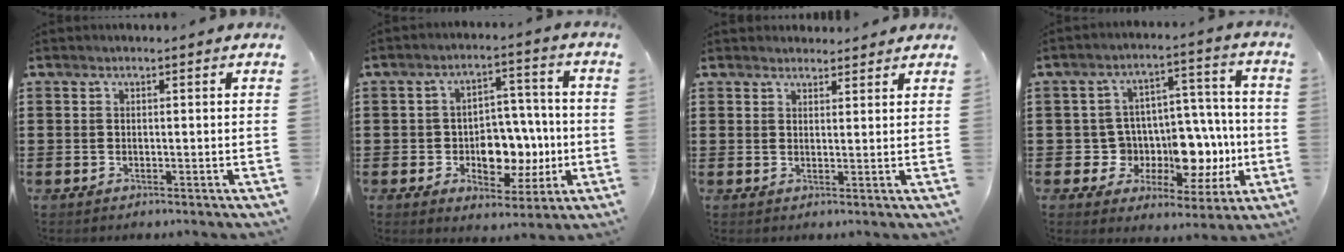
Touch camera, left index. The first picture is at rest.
{"total": 8.2, "force": [-1.2, 6.1, 5.2], "torque": [-0.080, 0.013, -0.020]}
{"total": 2.2, "force": [2.1, 0.6, -0.1], "torque": [-0.003, 0.001, 0.041]}
{"total": 10.3, "force": [-1.1, 8.5, 5.7], "torque": [-0.089, -0.001, -0.005]}